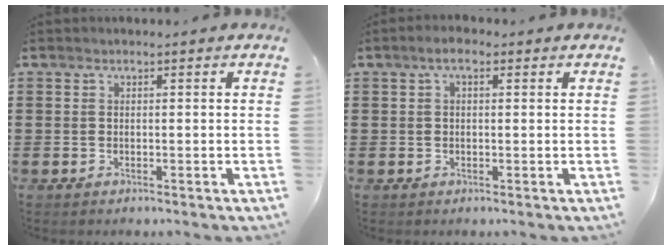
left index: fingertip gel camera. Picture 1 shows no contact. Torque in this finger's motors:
{"motor_torque": [0.42, -0.43, 0.25, 0.07]}